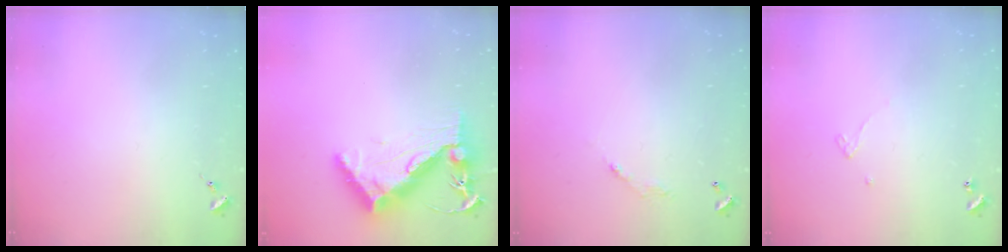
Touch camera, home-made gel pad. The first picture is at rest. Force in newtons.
{"total": 13.5, "press": 13.4, "slide": 1.2}
{"total": 5.7, "press": 5.7, "slide": 0.4}
{"total": 3.2, "press": 3.2, "slide": 0.2}